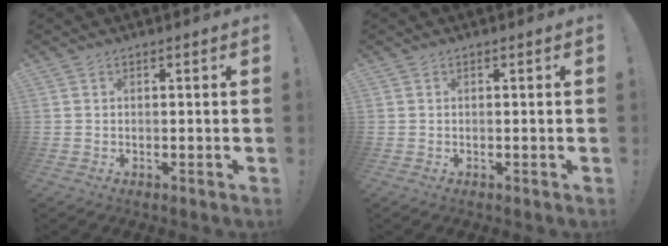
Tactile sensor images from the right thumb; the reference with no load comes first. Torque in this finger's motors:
{"motor_torque": [0.00, 0.00, 0.02, -0.02, 0.02]}